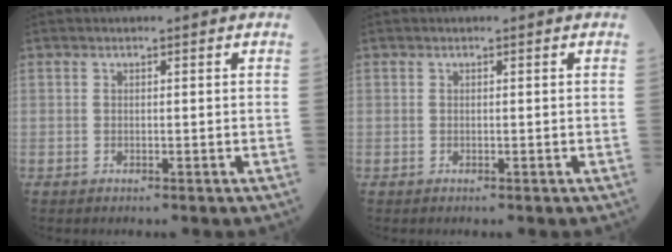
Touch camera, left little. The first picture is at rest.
{"total": 0.0}